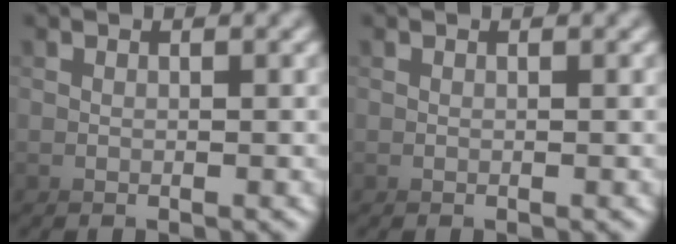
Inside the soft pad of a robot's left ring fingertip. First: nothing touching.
{"total": 0.0}